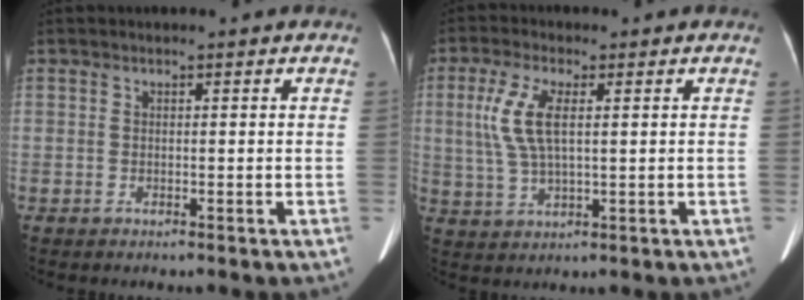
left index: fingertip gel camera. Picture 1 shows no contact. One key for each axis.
{"total": 6.8, "fx": 1.5, "fy": 2.1, "fz": 6.3, "tx": -0.155, "ty": 0.007, "tz": 0.034}